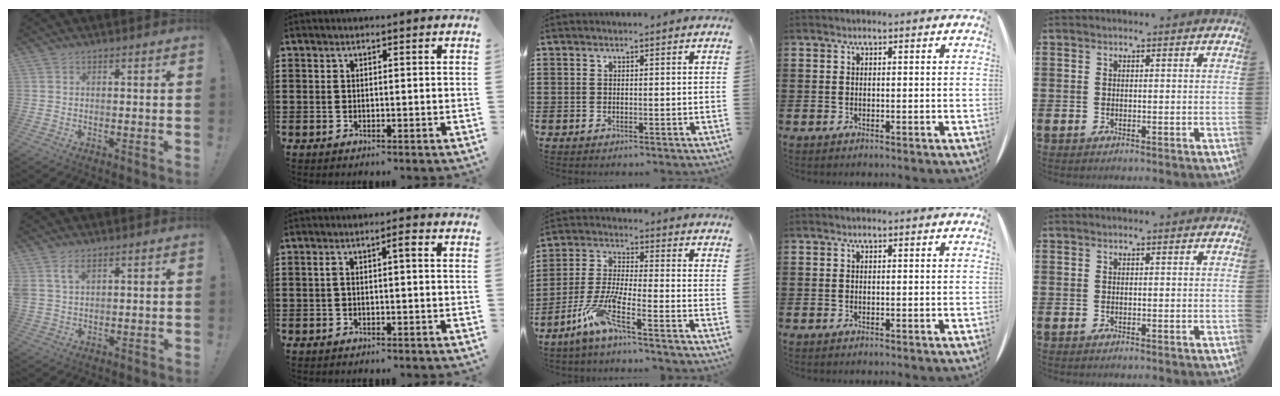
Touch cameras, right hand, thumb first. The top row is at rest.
{"thumb": {"total": 4.4, "force": [2.5, 2.4, 2.7], "torque": [-0.056, -0.001, 0.049]}, "index": {"total": 2.3, "force": [-0.4, 0.4, 2.2], "torque": [-0.041, 0.002, -0.009]}, "middle": {"total": 8.0, "force": [-5.5, 0.7, 5.8], "torque": [-0.136, -0.014, -0.111]}}